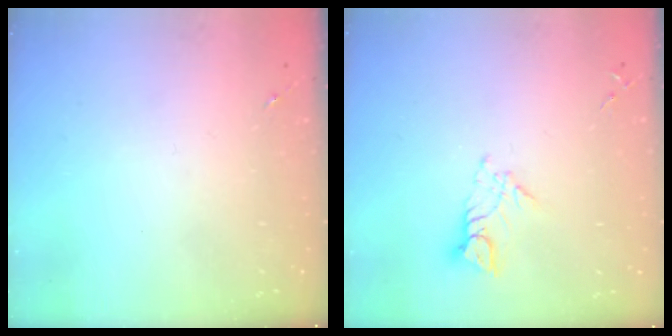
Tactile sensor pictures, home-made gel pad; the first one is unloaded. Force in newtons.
{"total": 6.6, "press": 6.6, "slide": 0.3}